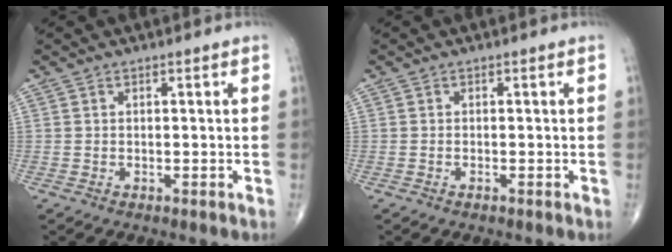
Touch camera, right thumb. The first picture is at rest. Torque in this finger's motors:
{"motor_torque": [-0.05, -0.01, -0.26, -0.24, -0.07]}